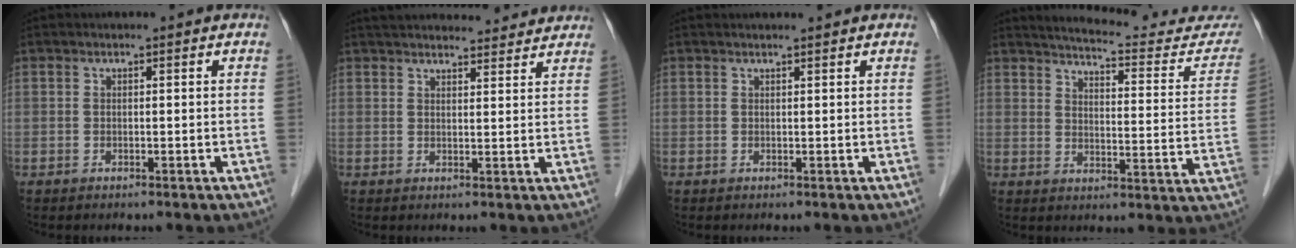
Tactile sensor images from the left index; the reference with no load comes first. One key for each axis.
{"total": 15.2, "fx": 14.3, "fy": 2.7, "fz": 4.4, "tx": -0.056, "ty": 0.038, "tz": 0.194}
{"total": 1.5, "fx": 1.5, "fy": -0.2, "fz": 0.4, "tx": -0.006, "ty": 0.007, "tz": 0.025}
{"total": 18.7, "fx": 17.7, "fy": 2.9, "fz": 5.3, "tx": -0.057, "ty": -0.054, "tz": 0.205}